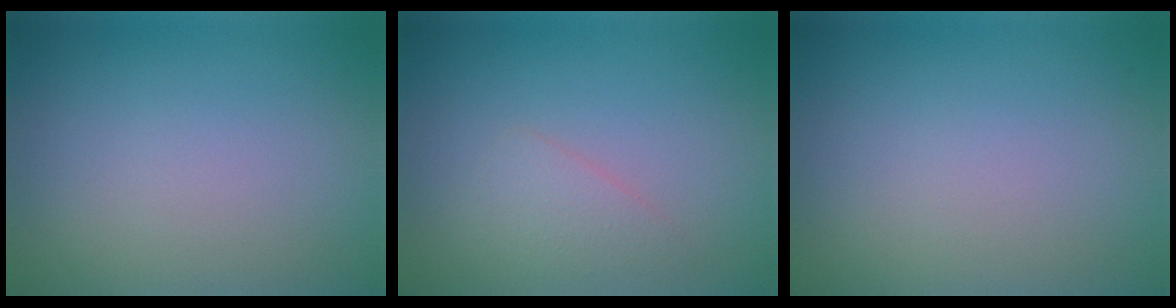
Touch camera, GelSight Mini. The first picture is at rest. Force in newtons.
{"total": 1.7, "press": 1.7, "slide": 0.1}
{"total": 0.0}